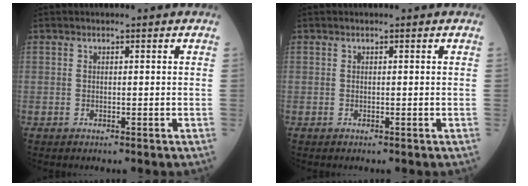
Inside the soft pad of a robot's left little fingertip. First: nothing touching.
{"total": 0.0}